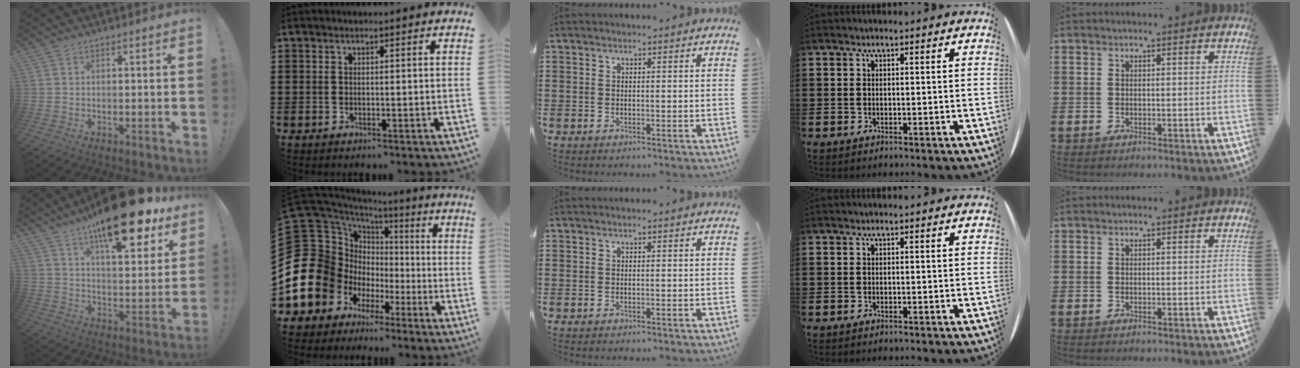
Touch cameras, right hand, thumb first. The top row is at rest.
{"thumb": {"total": 22.6, "force": [15.0, 7.5, 15.1], "torque": [-0.222, -0.099, 0.245]}, "index": {"total": 20.8, "force": [-4.7, 18.0, 9.4], "torque": [-0.242, -0.017, -0.041]}}